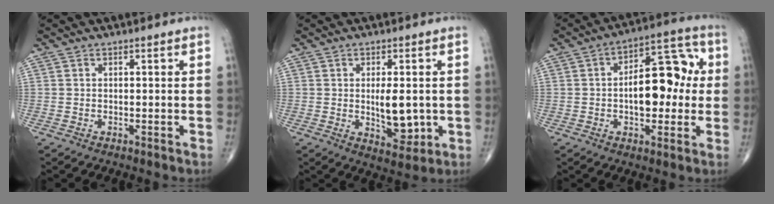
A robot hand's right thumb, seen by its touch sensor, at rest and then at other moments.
{"total": 7.6, "force": [-0.2, 3.6, 6.7], "torque": [-0.083, -0.013, 0.007]}
{"total": 14.6, "force": [0.4, 7.7, 12.4], "torque": [-0.154, 0.033, 0.000]}